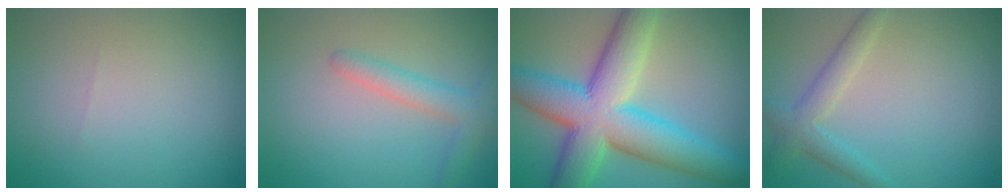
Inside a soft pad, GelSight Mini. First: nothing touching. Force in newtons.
{"total": 2.1, "press": 2.1, "slide": 0.2}
{"total": 12.0, "press": 12.0, "slide": 0.5}
{"total": 3.0, "press": 3.0, "slide": 0.3}